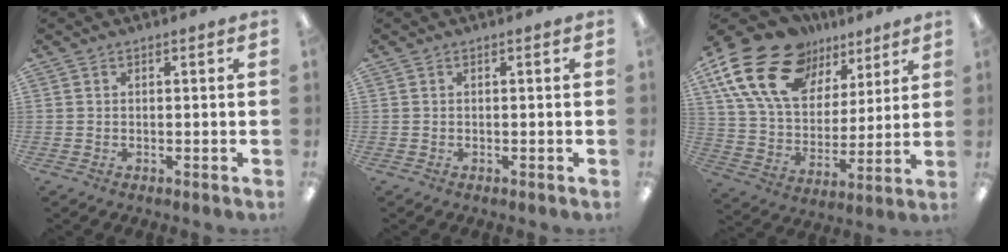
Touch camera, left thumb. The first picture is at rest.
{"total": 0.0}
{"total": 21.7, "force": [12.4, 13.4, 11.7], "torque": [-0.236, -0.055, 0.229]}